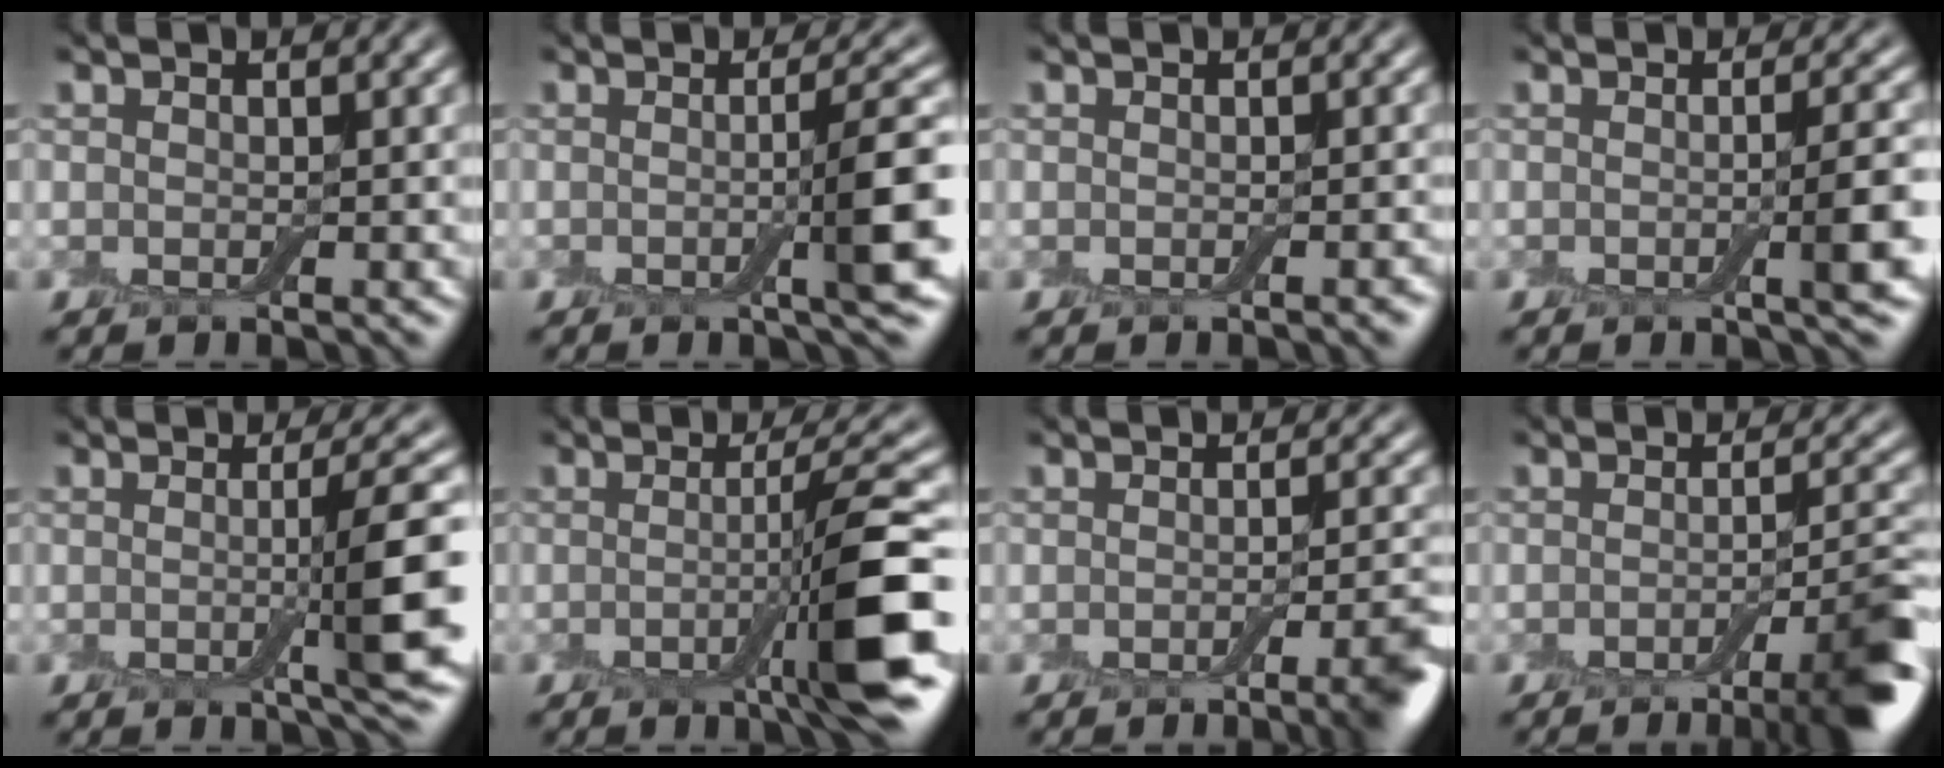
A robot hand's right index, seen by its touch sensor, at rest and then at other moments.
{"total": 4.7, "force": [-0.7, 0.5, 4.6], "torque": [-0.064, 0.001, -0.015]}
{"total": 0.7, "force": [-0.5, 0.0, 0.6], "torque": [-0.007, 0.001, -0.004]}
{"total": 3.3, "force": [-0.7, 0.4, 3.2], "torque": [-0.043, 0.001, -0.014]}
{"total": 5.8, "force": [-0.5, 0.6, 5.7], "torque": [-0.083, -0.002, -0.007]}
{"total": 7.2, "force": [-1.7, 0.5, 6.9], "torque": [-0.103, 0.005, -0.033]}
{"total": 5.2, "force": [-2.4, 1.3, 4.3], "torque": [-0.040, -0.004, -0.030]}
{"total": 6.8, "force": [-3.4, 1.3, 5.7], "torque": [-0.069, 0.003, -0.050]}